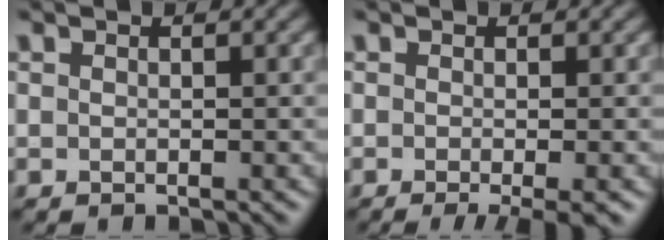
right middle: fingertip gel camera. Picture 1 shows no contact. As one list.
[{"total": 3.1, "force": [-1.5, 0.6, 2.7], "torque": [-0.037, -0.008, -0.026]}]